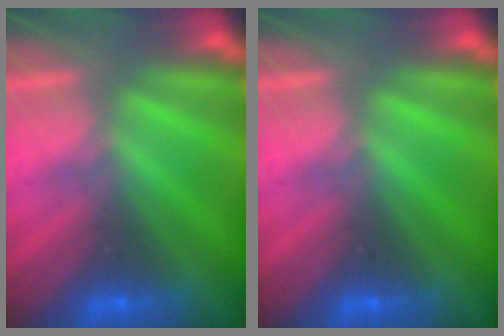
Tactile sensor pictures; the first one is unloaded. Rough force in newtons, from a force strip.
{"total": 0.0}